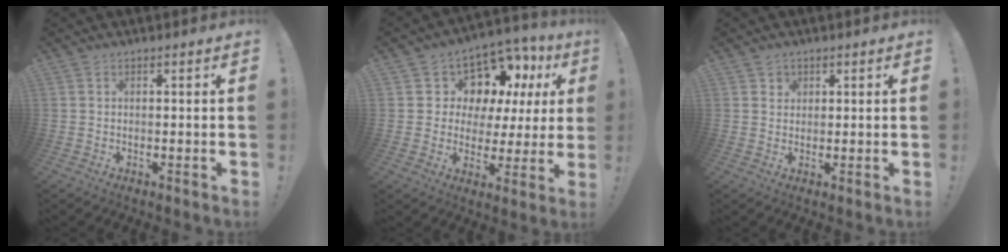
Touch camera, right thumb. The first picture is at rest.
{"total": 9.1, "force": [5.3, 6.7, 3.1], "torque": [-0.051, -0.056, 0.105]}
{"total": 2.0, "force": [1.2, 1.5, 0.2], "torque": [0.002, -0.010, 0.020]}